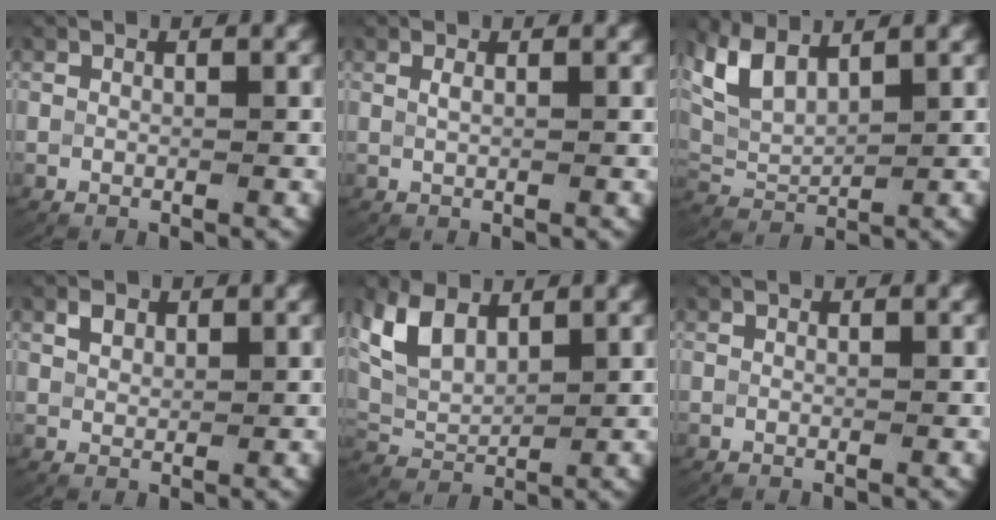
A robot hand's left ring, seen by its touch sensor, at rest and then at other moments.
{"total": 0.6, "force": [0.3, -0.1, 0.5], "torque": [-0.018, -0.004, 0.011]}
{"total": 6.7, "force": [2.5, 4.7, 4.0], "torque": [-0.120, -0.011, 0.049]}
{"total": 1.3, "force": [0.9, 0.5, 0.7], "torque": [-0.012, -0.004, 0.026]}
{"total": 6.0, "force": [2.4, 4.0, 3.8], "torque": [-0.109, -0.015, 0.054]}
{"total": 0.0}